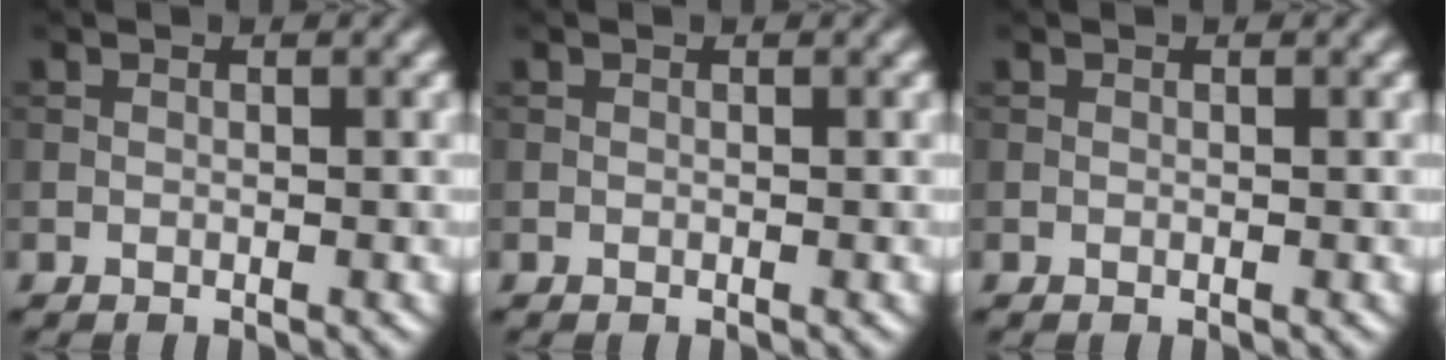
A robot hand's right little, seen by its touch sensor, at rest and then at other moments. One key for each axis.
{"total": 0.0}
{"total": 0.0}